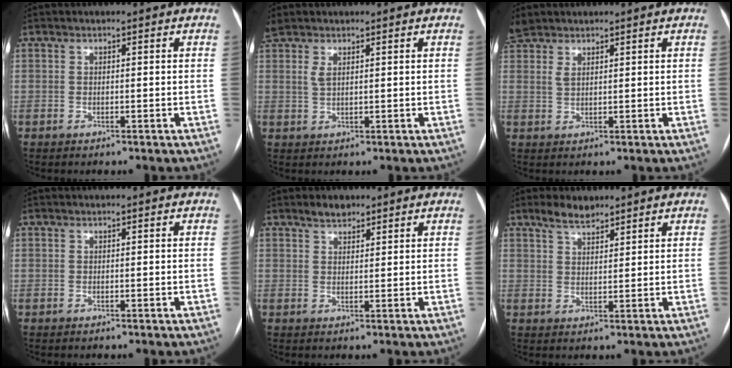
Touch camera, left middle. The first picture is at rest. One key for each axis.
{"total": 3.2, "fx": 2.0, "fy": 1.2, "fz": 2.1, "tx": -0.066, "ty": 0.011, "tz": 0.050}
{"total": 4.3, "fx": 3.4, "fy": 1.9, "fz": 1.8, "tx": -0.055, "ty": 0.012, "tz": 0.080}
{"total": 0.0}
{"total": 2.5, "fx": 2.1, "fy": 1.2, "fz": 0.9, "tx": -0.017, "ty": 0.006, "tz": 0.034}
{"total": 3.8, "fx": 3.2, "fy": 1.2, "fz": 1.7, "tx": -0.037, "ty": 0.006, "tz": 0.060}